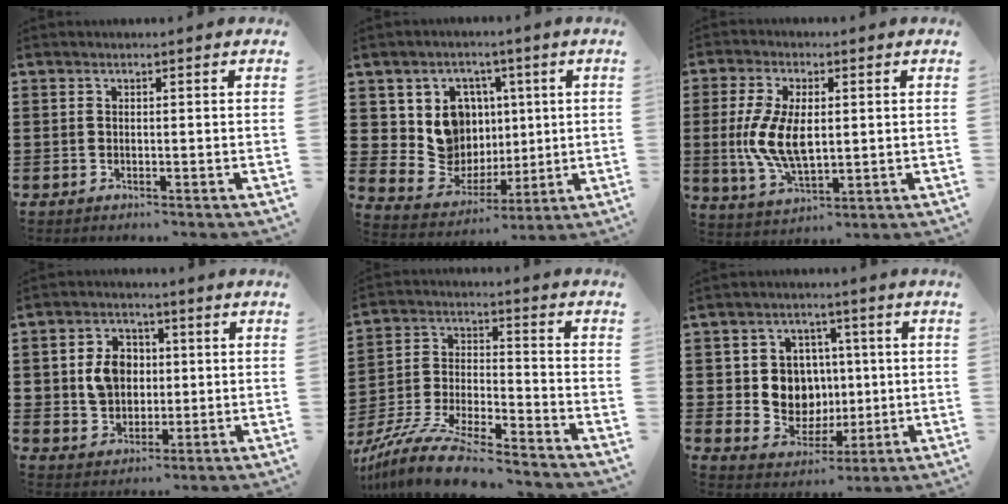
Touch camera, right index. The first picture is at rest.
{"total": 10.3, "force": [2.5, 9.4, 3.6], "torque": [-0.098, -0.013, 0.054]}
{"total": 8.7, "force": [0.1, 4.4, 7.6], "torque": [-0.176, 0.000, -0.004]}
{"total": 6.8, "force": [0.6, 5.7, 3.7], "torque": [-0.096, 0.015, 0.007]}
{"total": 10.9, "force": [-10.0, 0.8, 4.4], "torque": [-0.098, 0.015, -0.200]}
{"total": 8.1, "force": [0.7, 7.4, 3.2], "torque": [-0.077, 0.014, 0.018]}